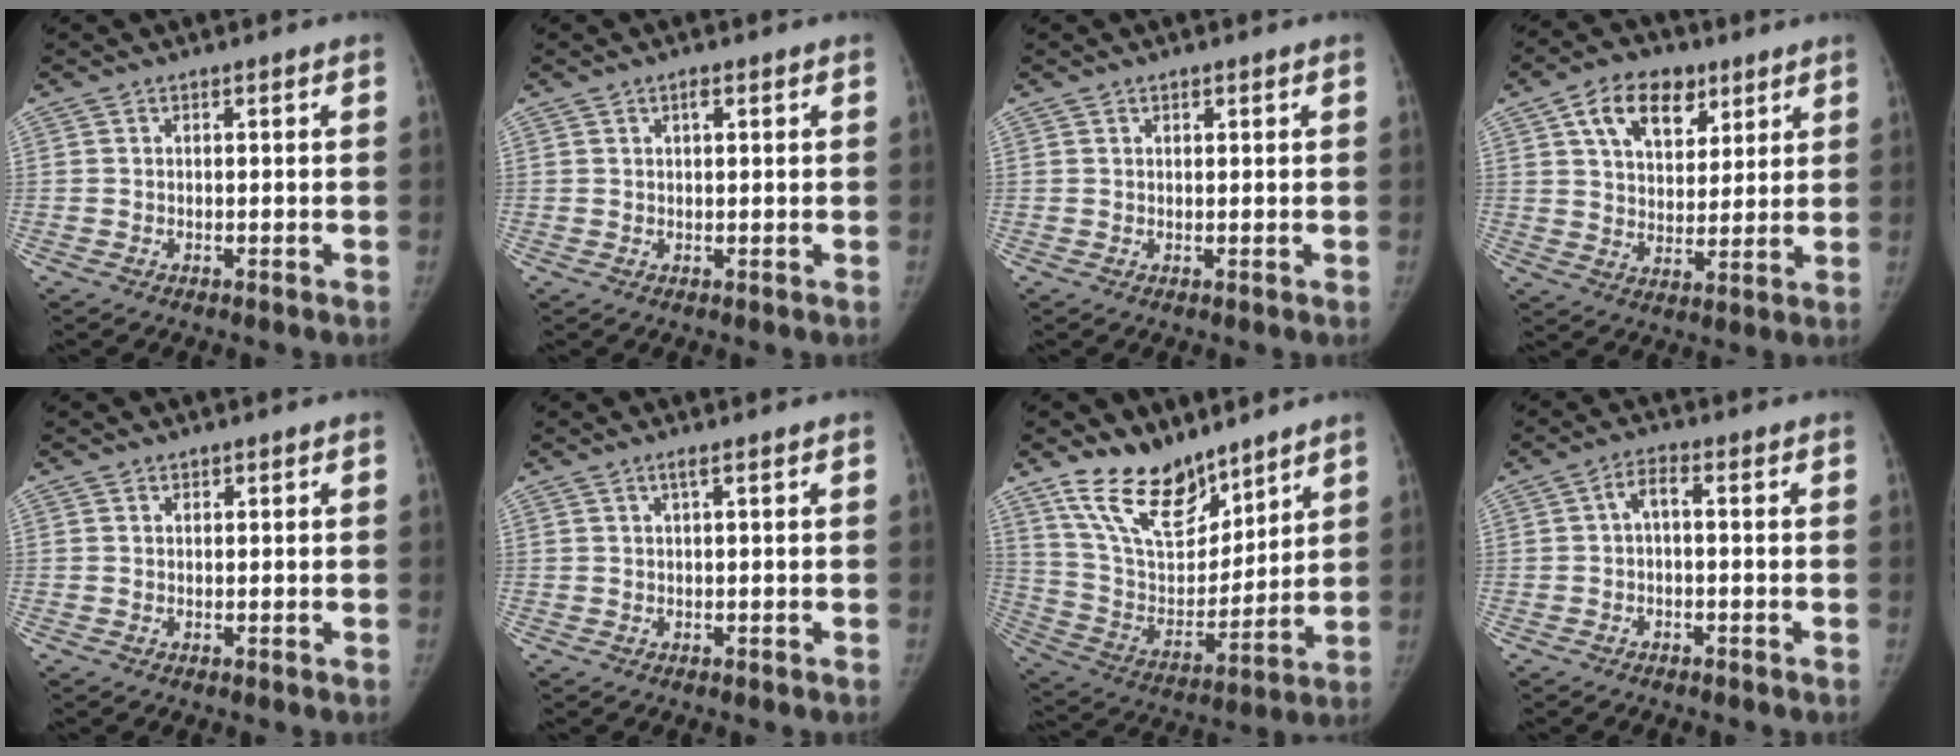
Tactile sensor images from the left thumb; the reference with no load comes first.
{"total": 1.4, "force": [0.7, 0.7, 1.0], "torque": [-0.012, 0.000, 0.009]}
{"total": 0.8, "force": [0.5, 0.5, 0.3], "torque": [0.003, -0.002, 0.006]}
{"total": 12.8, "force": [6.4, 8.3, 7.3], "torque": [-0.083, -0.019, 0.109]}
{"total": 0.6, "force": [0.4, 0.4, 0.0], "torque": [0.008, -0.002, 0.004]}
{"total": 1.0, "force": [0.6, -0.1, 0.8], "torque": [-0.020, 0.005, 0.012]}
{"total": 17.0, "force": [12.8, 7.8, 7.9], "torque": [-0.095, -0.070, 0.245]}
{"total": 2.6, "force": [-0.3, 1.1, 2.3], "torque": [-0.038, 0.017, -0.010]}